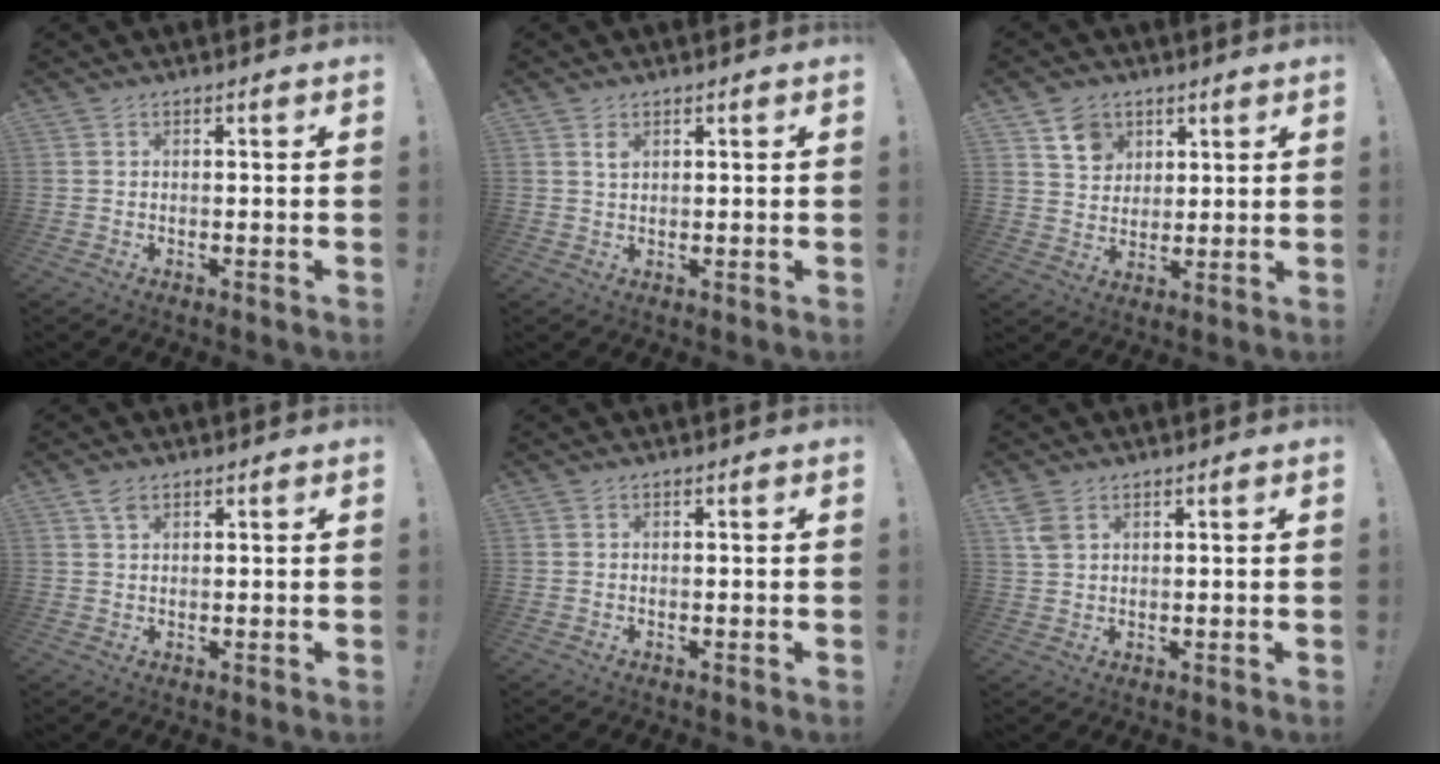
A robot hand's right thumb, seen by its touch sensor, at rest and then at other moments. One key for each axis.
{"total": 1.7, "fx": 1.0, "fy": 1.0, "fz": 1.0, "tx": -0.015, "ty": -0.003, "tz": 0.017}
{"total": 8.8, "fx": 4.8, "fy": 7.0, "fz": 2.2, "tx": -0.031, "ty": -0.025, "tz": 0.095}
{"total": 2.8, "fx": 1.7, "fy": 1.4, "fz": 1.8, "tx": -0.037, "ty": -0.001, "tz": 0.031}
{"total": 0.0}
{"total": 4.3, "fx": 2.5, "fy": 2.6, "fz": 2.4, "tx": -0.040, "ty": -0.008, "tz": 0.049}